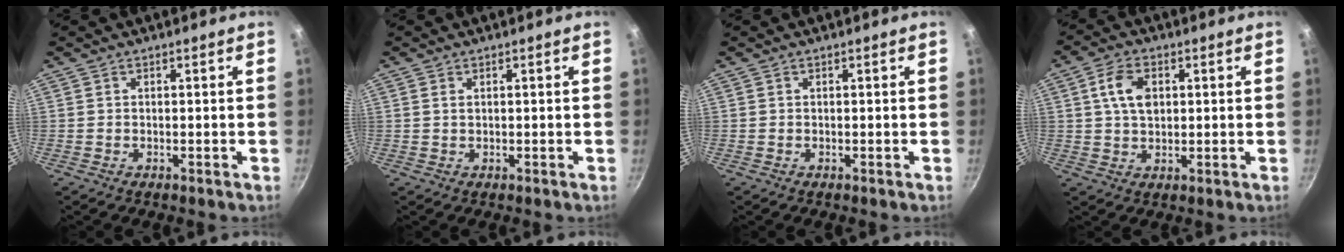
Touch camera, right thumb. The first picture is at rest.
{"total": 1.0, "force": [0.4, 0.6, 0.7], "torque": [-0.013, 0.002, 0.009]}
{"total": 0.0}
{"total": 7.0, "force": [1.7, 4.5, 5.2], "torque": [-0.085, 0.000, 0.028]}